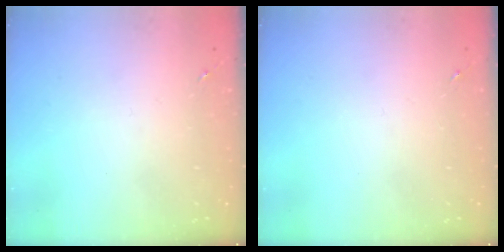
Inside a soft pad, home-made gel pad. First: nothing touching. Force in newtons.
{"total": 0.0}